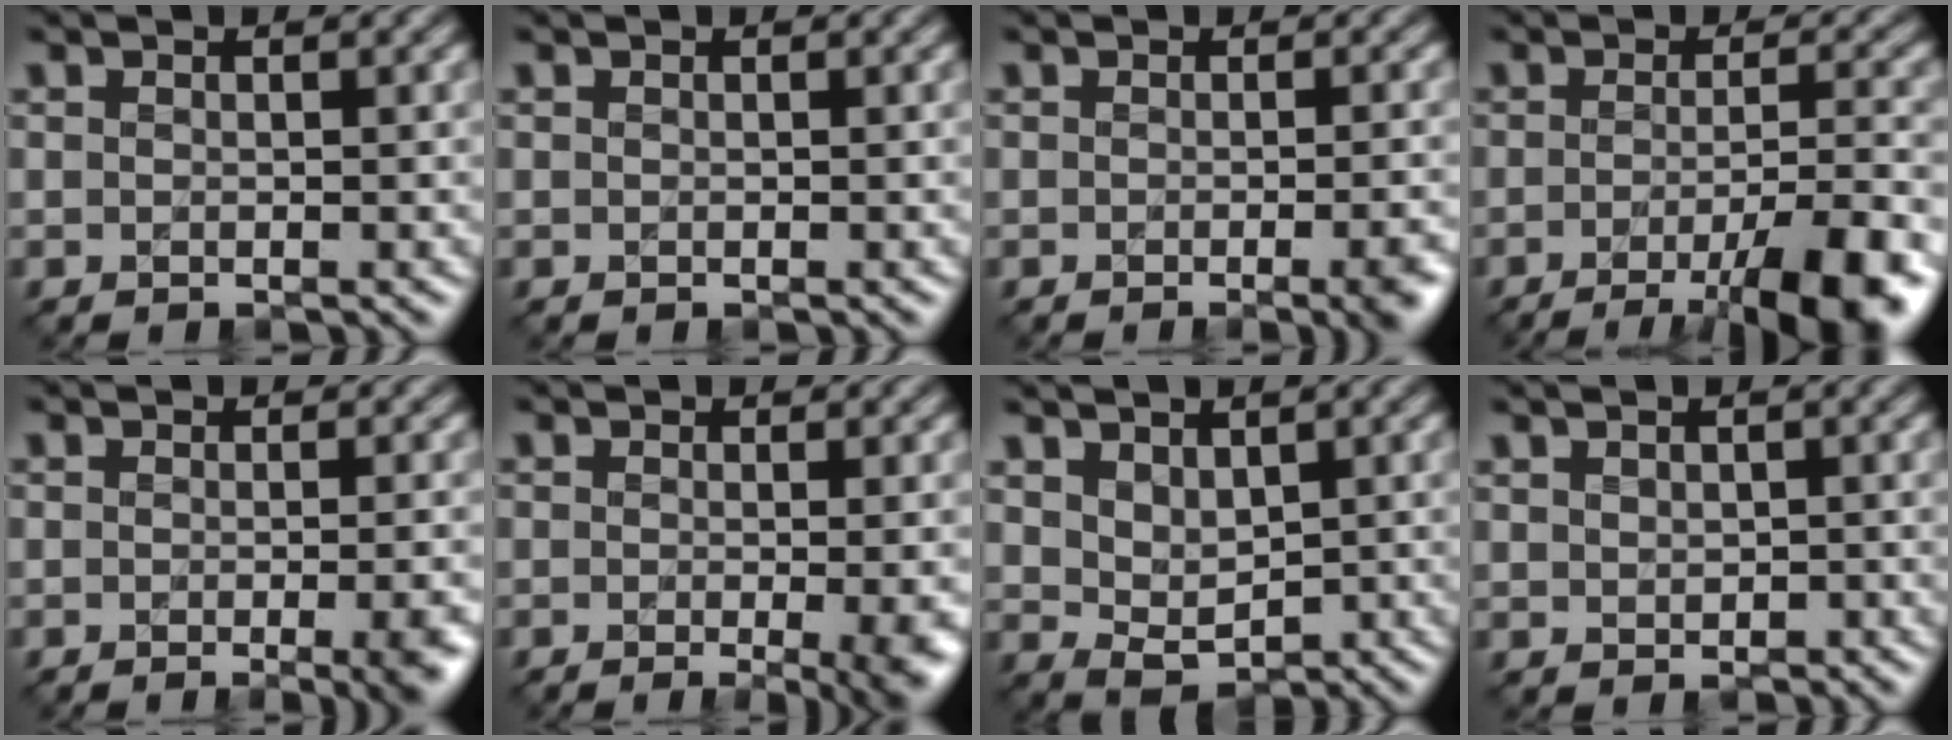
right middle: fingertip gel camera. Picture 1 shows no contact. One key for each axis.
{"total": 0.0}
{"total": 4.6, "fx": -1.7, "fy": 1.7, "fz": 3.9, "tx": -0.018, "ty": 0.001, "tz": -0.011}
{"total": 9.9, "fx": -5.3, "fy": 2.6, "fz": 7.9, "tx": -0.098, "ty": -0.004, "tz": -0.073}
{"total": 6.4, "fx": -1.9, "fy": 2.8, "fz": 5.5, "tx": -0.021, "ty": 0.000, "tz": -0.010}
{"total": 7.1, "fx": -1.2, "fy": 3.0, "fz": 6.4, "tx": -0.038, "ty": -0.003, "tz": -0.004}
{"total": 2.8, "fx": 1.5, "fy": 1.8, "fz": 1.6, "tx": -0.038, "ty": -0.006, "tz": 0.038}
{"total": 0.7, "fx": 0.5, "fy": 0.4, "fz": -0.1, "tx": -0.001, "ty": 0.002, "tz": 0.015}